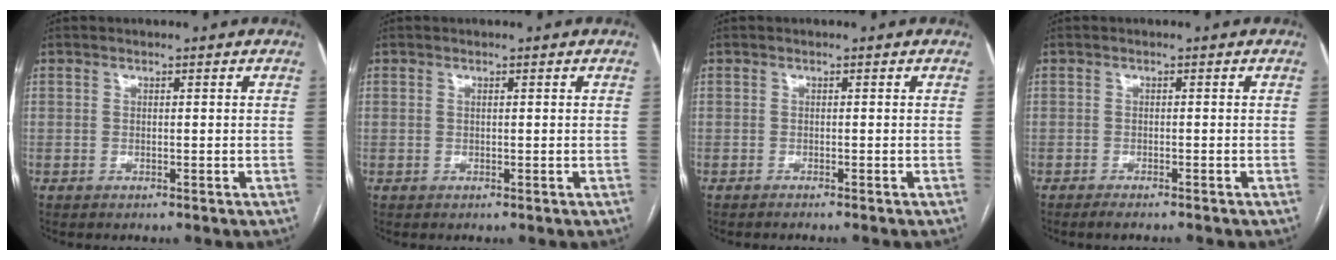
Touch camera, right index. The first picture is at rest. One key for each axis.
{"total": 0.0}
{"total": 1.8, "fx": -1.6, "fy": -0.1, "fz": 0.8, "tx": -0.006, "ty": 0.001, "tz": -0.020}
{"total": 2.9, "fx": -2.5, "fy": 0.4, "fz": 1.5, "tx": -0.019, "ty": -0.005, "tz": -0.032}